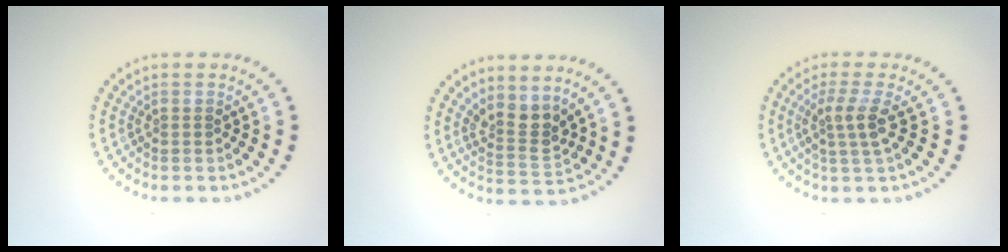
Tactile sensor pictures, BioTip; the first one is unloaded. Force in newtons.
{"total": 2.8, "press": 2.1, "slide": 1.9}
{"total": 2.6, "press": 2.0, "slide": 1.6}